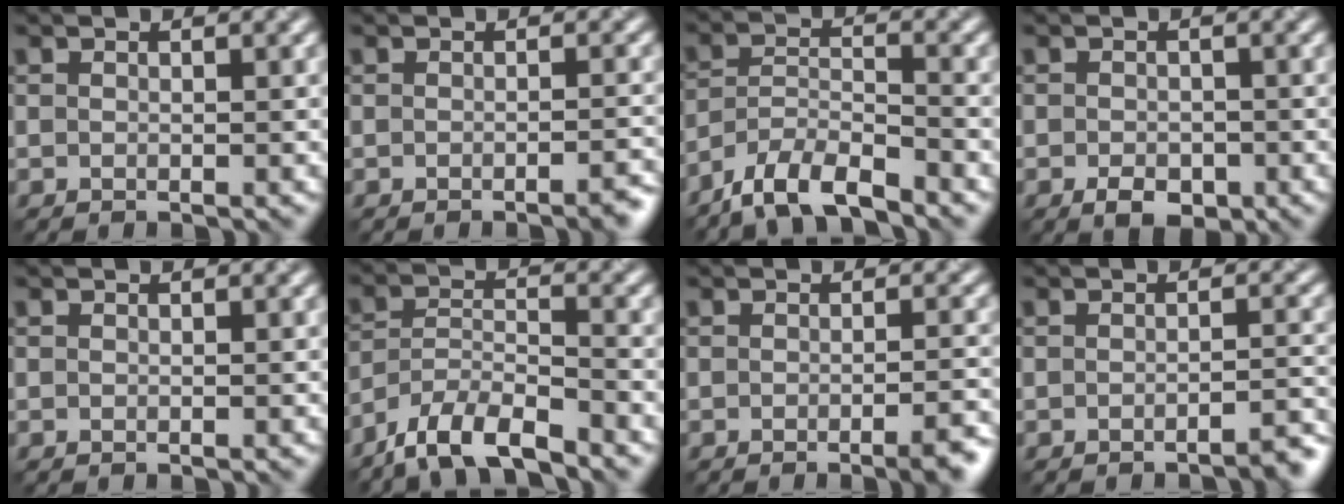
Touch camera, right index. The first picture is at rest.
{"total": 1.7, "force": [-1.3, 0.4, 1.0], "torque": [-0.006, 0.003, -0.019]}
{"total": 5.8, "force": [-4.9, 1.5, 2.8], "torque": [-0.048, -0.004, -0.095]}
{"total": 2.5, "force": [-1.1, 1.6, 1.6], "torque": [-0.026, -0.004, -0.021]}
{"total": 0.0}
{"total": 6.5, "force": [-5.4, 1.7, 3.3], "torque": [-0.055, -0.005, -0.107]}
{"total": 3.1, "force": [-1.9, 0.7, 2.3], "torque": [-0.025, 0.001, -0.031]}
{"total": 2.2, "force": [-2.0, 0.3, 0.9], "torque": [-0.003, 0.009, -0.031]}